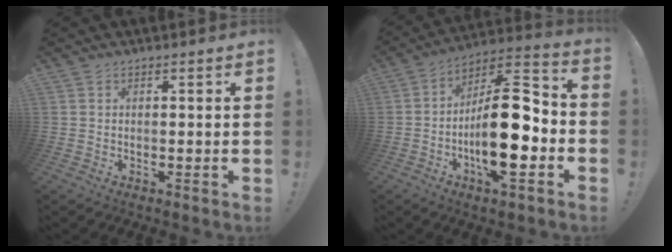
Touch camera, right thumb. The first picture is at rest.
{"total": 20.7, "force": [-4.8, 7.3, 18.8], "torque": [-0.315, 0.022, -0.075]}